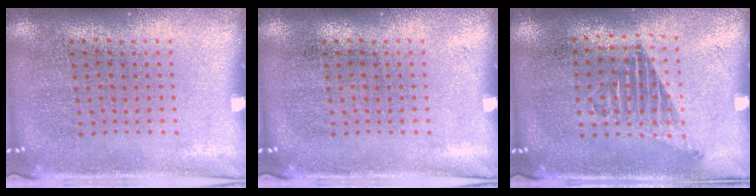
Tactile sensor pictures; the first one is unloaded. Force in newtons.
{"total": 0.0}
{"total": 1.2, "press": 1.0, "slide": 0.7}